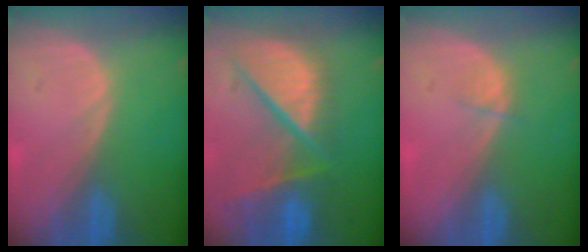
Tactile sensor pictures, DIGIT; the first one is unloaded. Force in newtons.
{"total": 12.1, "press": 9.9, "slide": 7.0}
{"total": 1.1, "press": 1.0, "slide": 0.4}